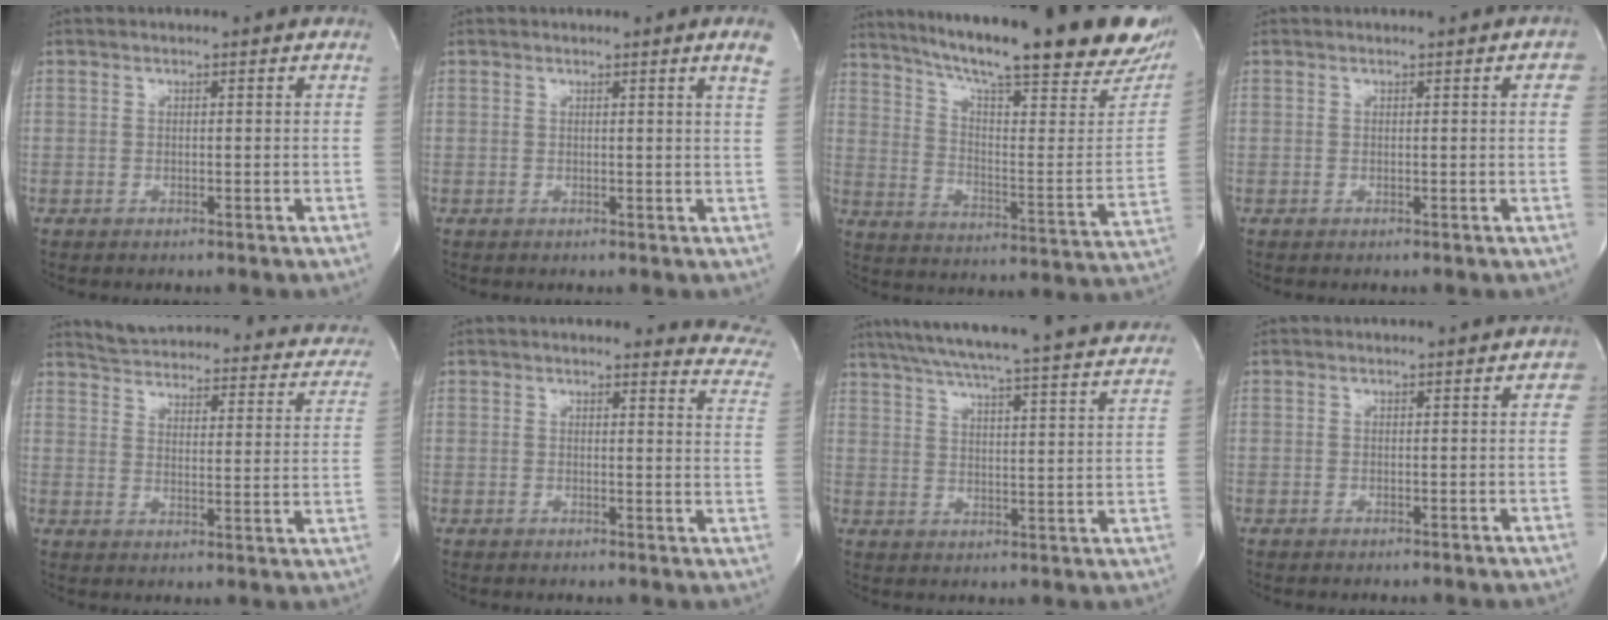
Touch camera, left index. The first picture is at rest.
{"total": 2.4, "force": [1.7, -0.7, 1.5], "torque": [-0.022, -0.013, 0.013]}
{"total": 30.8, "force": [24.5, 3.5, 18.3], "torque": [-0.249, -0.065, 0.319]}
{"total": 1.7, "force": [0.5, 0.4, 1.6], "torque": [-0.008, 0.004, 0.003]}
{"total": 23.4, "force": [20.5, 6.3, 9.3], "torque": [-0.128, -0.027, 0.235]}
{"total": 11.8, "force": [11.2, 2.4, 2.7], "torque": [0.009, -0.058, 0.083]}
{"total": 29.6, "force": [27.0, 1.2, 12.2], "torque": [-0.199, -0.048, 0.338]}
{"total": 1.6, "force": [0.5, 0.6, 1.4], "torque": [-0.005, 0.003, 0.003]}